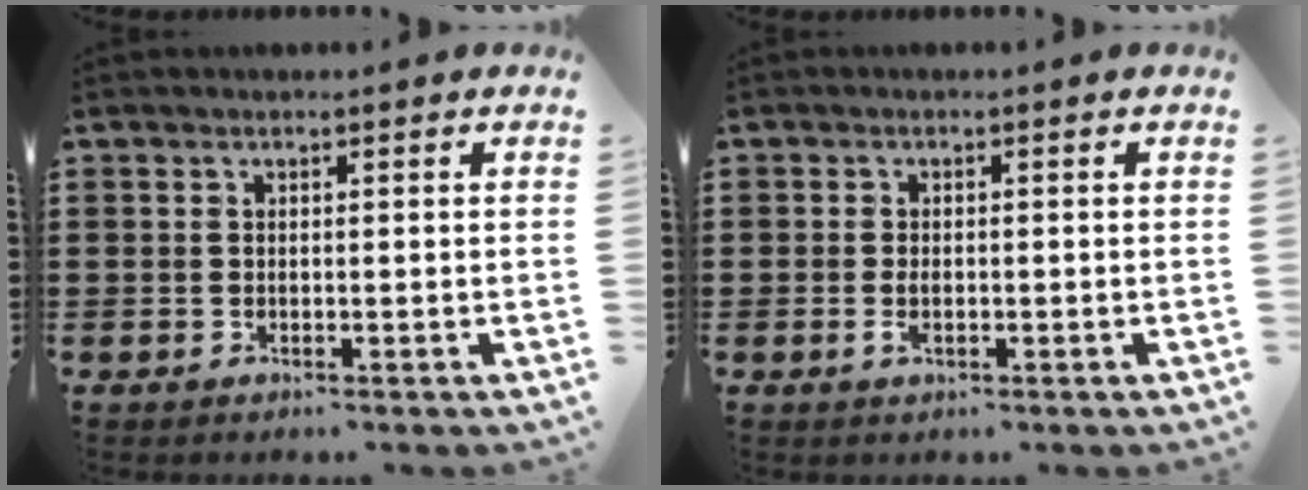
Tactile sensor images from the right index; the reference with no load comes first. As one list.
[{"total": 1.6, "force": [-0.3, 0.7, 1.4], "torque": [-0.036, -0.006, -0.007]}]